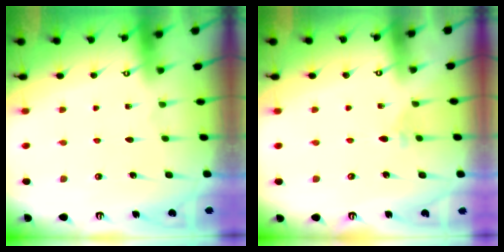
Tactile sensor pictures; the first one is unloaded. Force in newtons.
{"total": 2.2, "press": 2.1, "slide": 0.6}